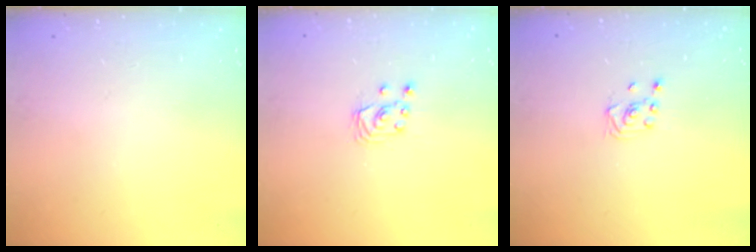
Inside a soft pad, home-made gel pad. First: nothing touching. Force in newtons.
{"total": 2.6, "press": 2.6, "slide": 0.3}
{"total": 2.3, "press": 2.2, "slide": 0.8}